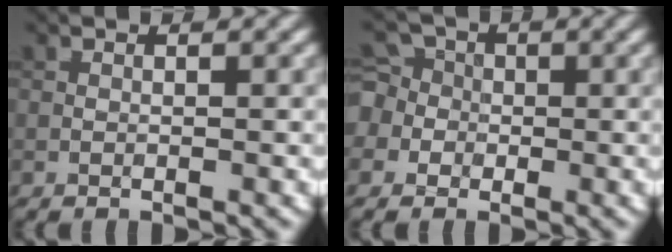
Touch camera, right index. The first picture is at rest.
{"total": 6.5, "force": [0.3, 6.0, 2.4], "torque": [-0.046, 0.037, -0.041]}